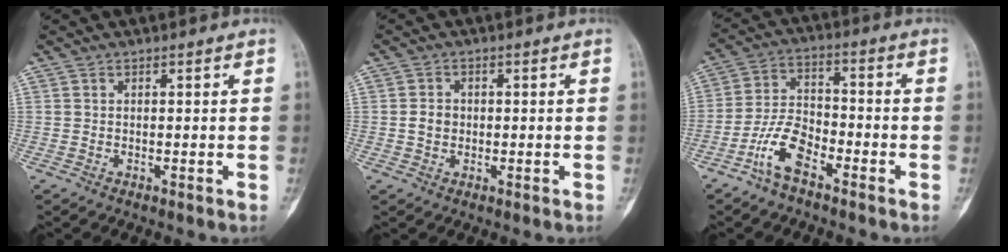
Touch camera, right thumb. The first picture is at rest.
{"total": 2.7, "force": [-0.2, 2.3, 1.4], "torque": [-0.016, 0.007, -0.005]}
{"total": 8.5, "force": [-5.2, 4.0, 5.5], "torque": [-0.106, 0.035, -0.107]}